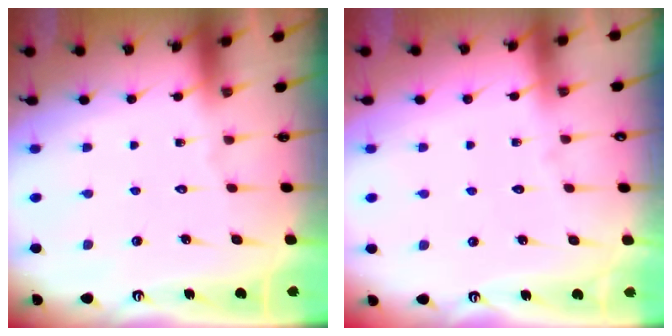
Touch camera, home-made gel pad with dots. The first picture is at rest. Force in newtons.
{"total": 2.6, "press": 2.6, "slide": 0.2}